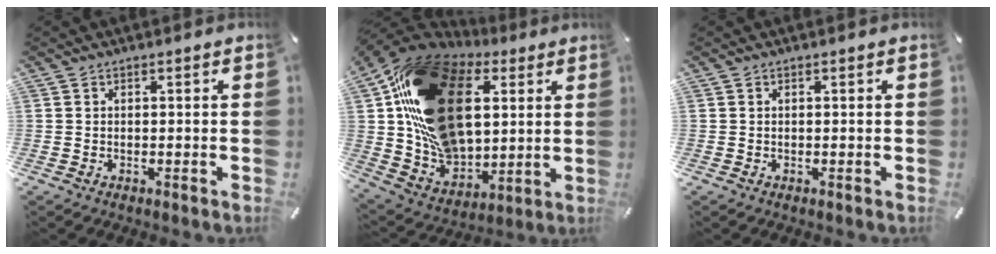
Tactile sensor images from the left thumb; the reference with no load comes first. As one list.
[{"total": 29.0, "force": [8.1, 20.1, 19.2], "torque": [-0.350, -0.030, 0.158]}, {"total": 0.0}]